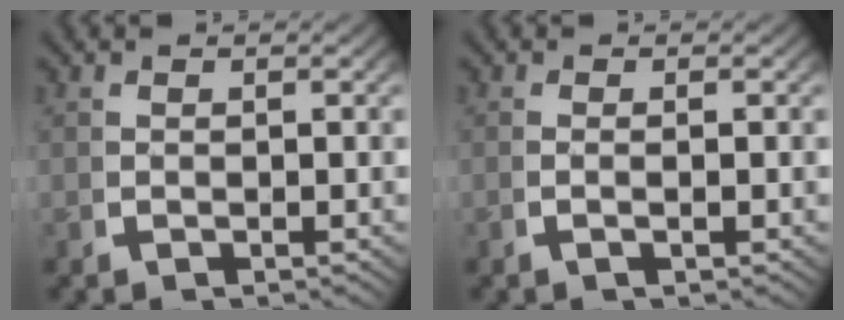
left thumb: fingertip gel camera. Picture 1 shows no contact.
{"total": 0.9, "force": [-0.2, -0.1, 0.9], "torque": [-0.022, -0.002, -0.005]}